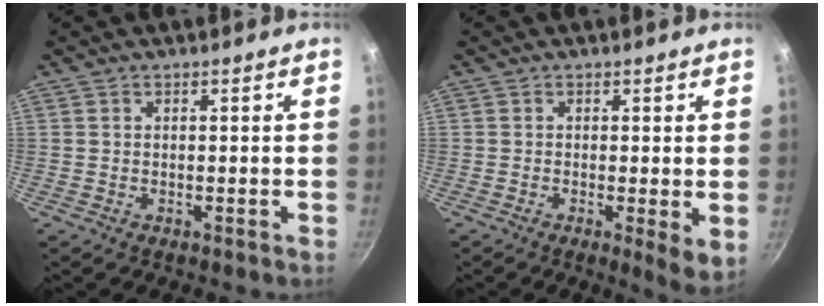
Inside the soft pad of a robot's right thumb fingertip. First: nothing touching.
{"total": 3.9, "force": [-0.5, 0.3, 3.9], "torque": [-0.049, -0.019, -0.005]}